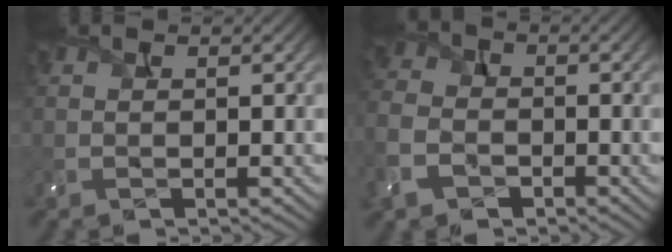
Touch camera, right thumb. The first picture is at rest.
{"total": 7.2, "force": [-3.5, 5.1, 3.6], "torque": [-0.114, -0.015, -0.084]}